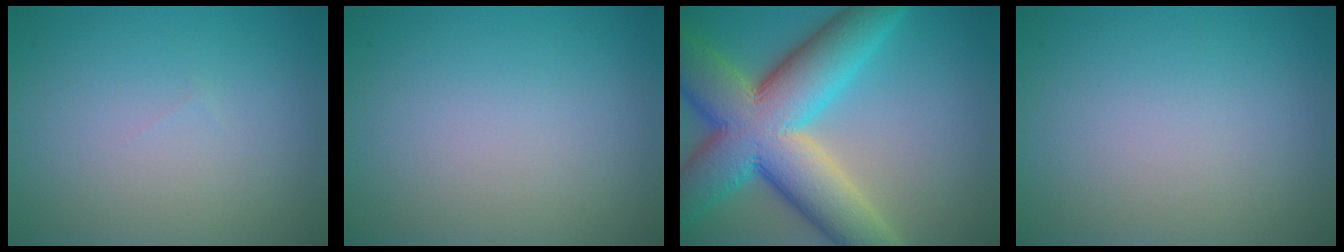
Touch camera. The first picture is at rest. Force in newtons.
{"total": 0.0}
{"total": 13.8, "press": 13.8, "slide": 0.6}
{"total": 0.0}